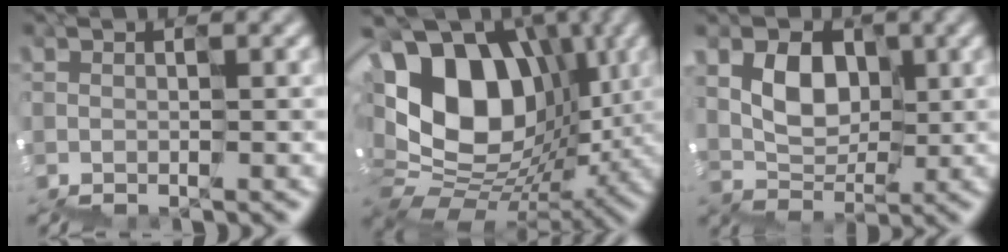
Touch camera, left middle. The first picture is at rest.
{"total": 11.4, "force": [3.1, 8.9, 6.3], "torque": [-0.112, 0.028, 0.046]}
{"total": 2.6, "force": [1.4, 2.2, 0.1], "torque": [-0.012, 0.009, 0.028]}